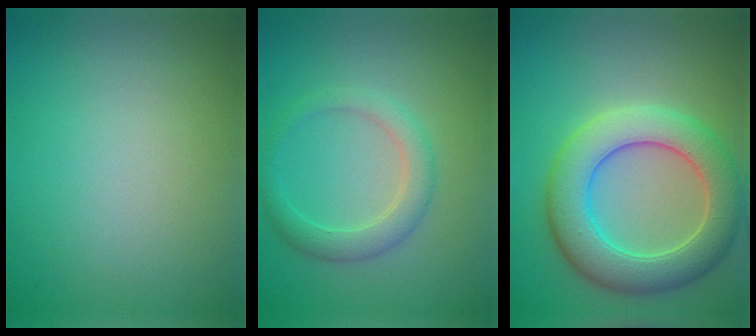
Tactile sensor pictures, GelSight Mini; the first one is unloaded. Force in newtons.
{"total": 2.7, "press": 2.7, "slide": 0.1}
{"total": 7.4, "press": 7.4, "slide": 0.5}